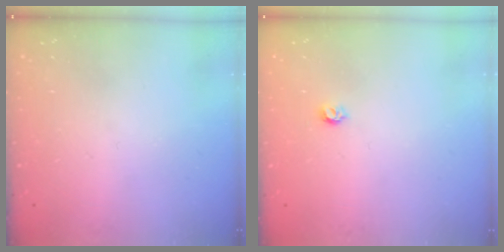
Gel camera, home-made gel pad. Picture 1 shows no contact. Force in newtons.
{"total": 3.5, "press": 3.5, "slide": 0.3}